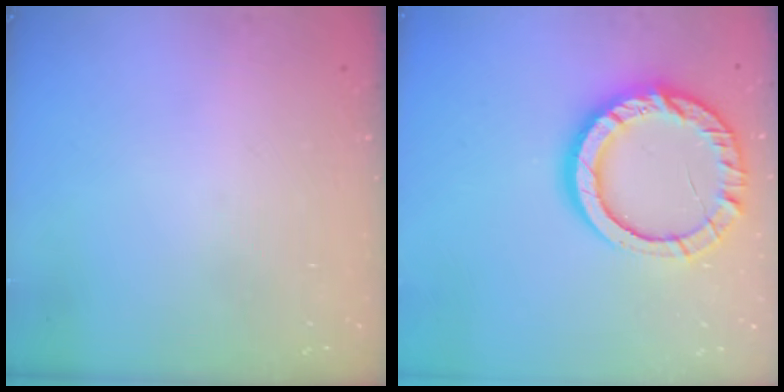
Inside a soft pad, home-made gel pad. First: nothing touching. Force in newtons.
{"total": 14.7, "press": 14.7, "slide": 1.0}